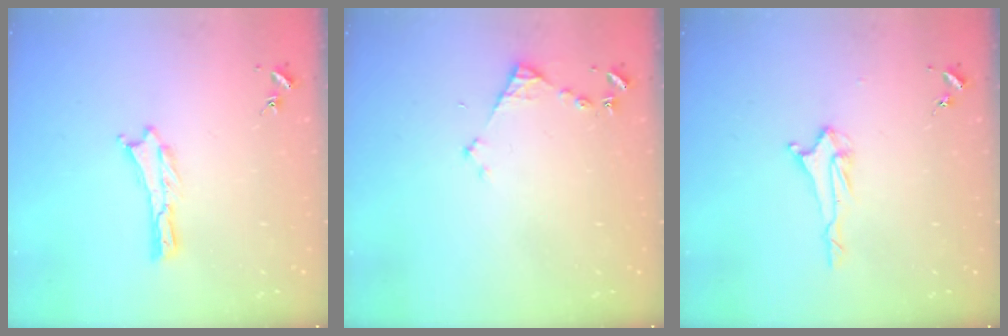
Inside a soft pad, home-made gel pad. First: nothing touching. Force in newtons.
{"total": 3.2, "press": 3.2, "slide": 0.3}
{"total": 2.1, "press": 2.0, "slide": 0.4}